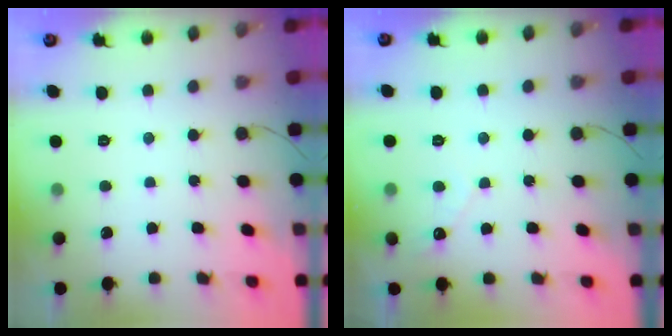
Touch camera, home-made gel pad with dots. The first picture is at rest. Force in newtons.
{"total": 2.4, "press": 2.4, "slide": 0.2}